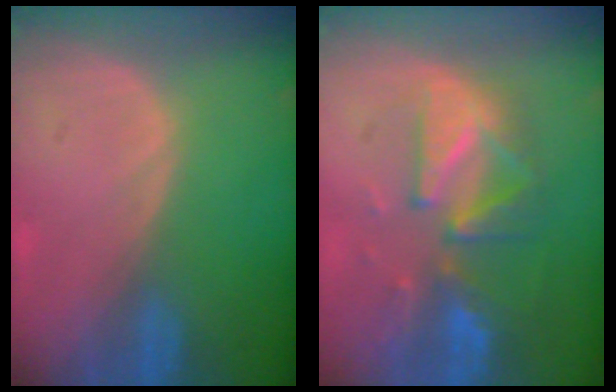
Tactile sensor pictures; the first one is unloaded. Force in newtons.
{"total": 9.9, "press": 8.8, "slide": 4.7}